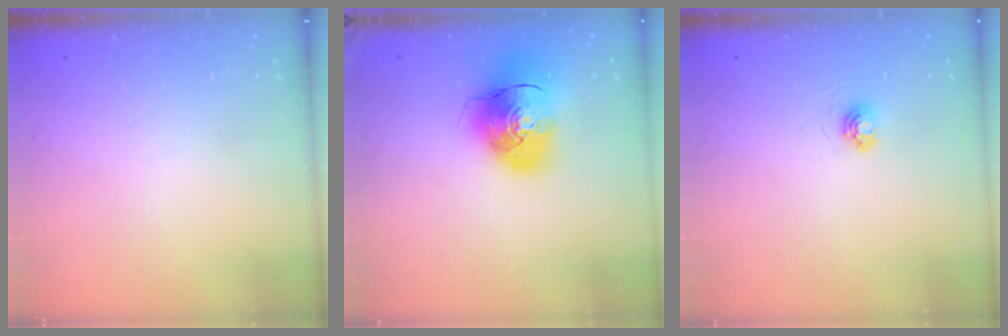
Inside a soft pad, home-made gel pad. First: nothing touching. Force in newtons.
{"total": 13.0, "press": 12.8, "slide": 2.4}
{"total": 4.7, "press": 4.7, "slide": 0.3}